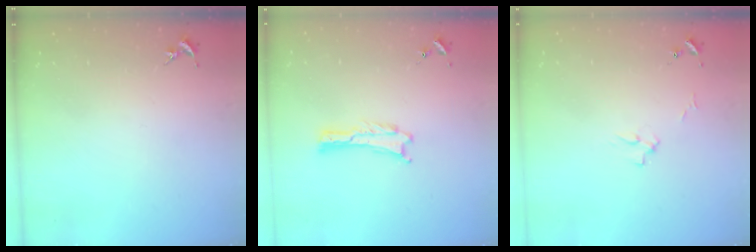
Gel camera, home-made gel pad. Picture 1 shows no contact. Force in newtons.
{"total": 0.0}
{"total": 2.7, "press": 2.7, "slide": 0.3}